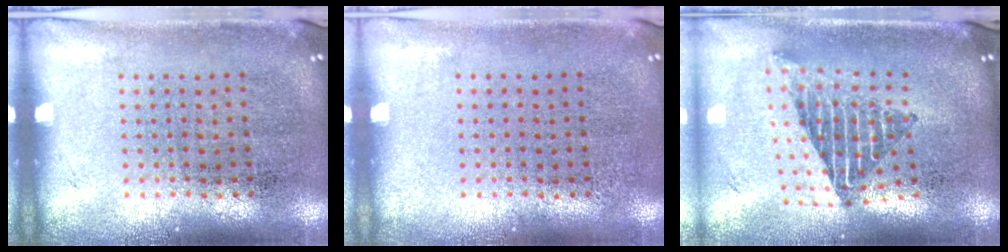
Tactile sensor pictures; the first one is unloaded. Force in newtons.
{"total": 0.0}
{"total": 2.3, "press": 1.6, "slide": 1.6}